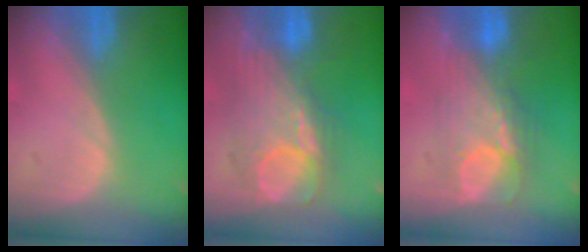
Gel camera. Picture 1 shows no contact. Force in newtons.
{"total": 8.7, "press": 8.7, "slide": 0.8}
{"total": 7.7, "press": 7.4, "slide": 2.2}